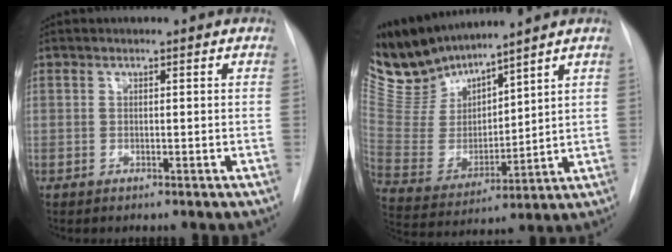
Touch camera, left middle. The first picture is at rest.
{"total": 11.4, "force": [11.0, 2.1, 2.0], "torque": [-0.065, -0.003, 0.240]}